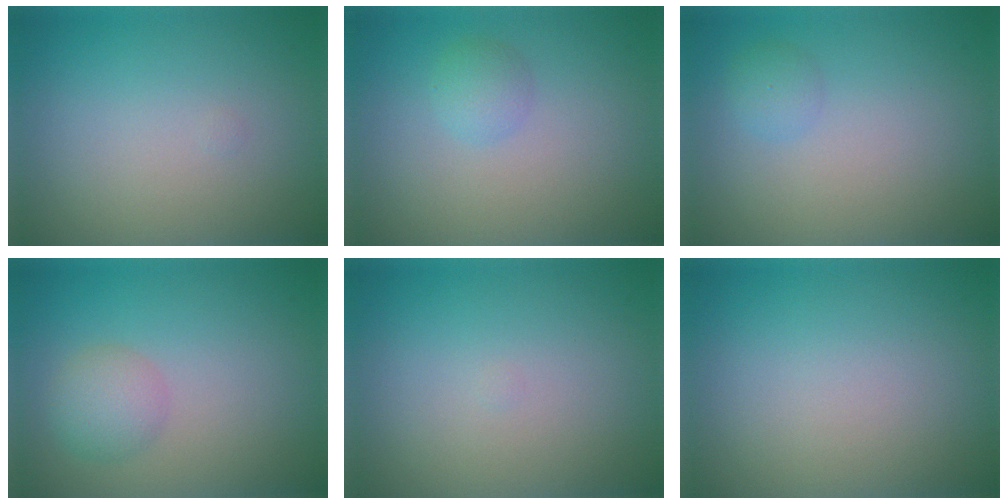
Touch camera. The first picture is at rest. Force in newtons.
{"total": 1.6, "press": 1.6, "slide": 0.0}
{"total": 1.3, "press": 1.2, "slide": 0.1}
{"total": 2.5, "press": 2.5, "slide": 0.1}
{"total": 0.0}
{"total": 0.0}